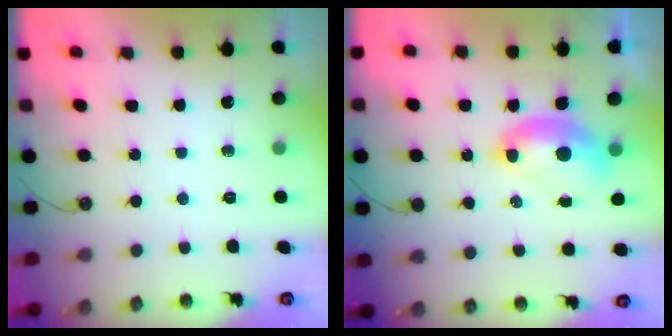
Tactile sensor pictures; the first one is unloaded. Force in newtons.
{"total": 2.5, "press": 2.4, "slide": 0.6}